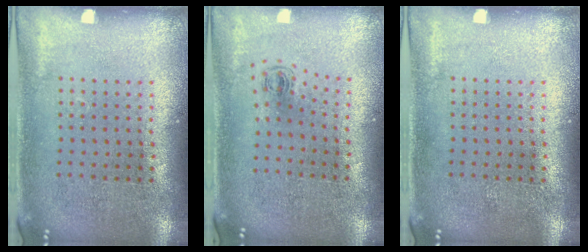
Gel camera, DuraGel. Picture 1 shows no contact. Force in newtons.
{"total": 0.5, "press": 0.4, "slide": 0.4}
{"total": 0.0}